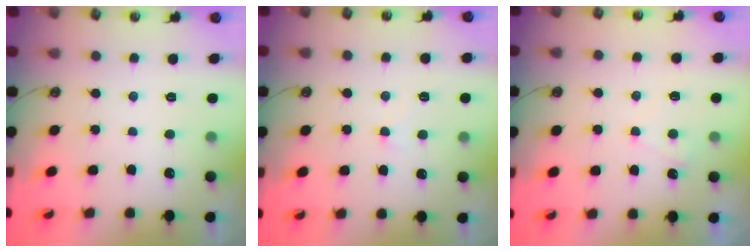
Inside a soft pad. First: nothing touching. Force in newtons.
{"total": 4.2, "press": 4.2, "slide": 0.3}
{"total": 5.4, "press": 5.4, "slide": 0.3}